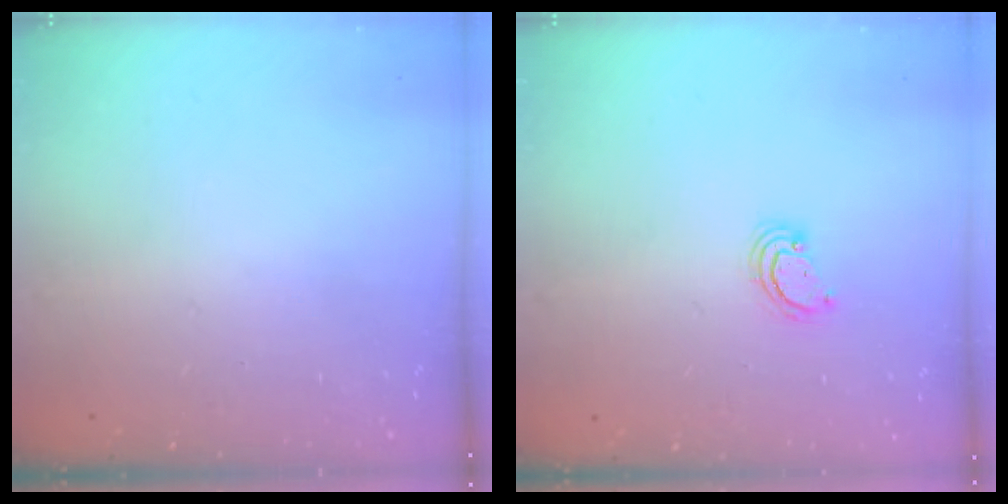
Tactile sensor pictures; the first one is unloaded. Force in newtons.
{"total": 2.6, "press": 2.6, "slide": 0.3}